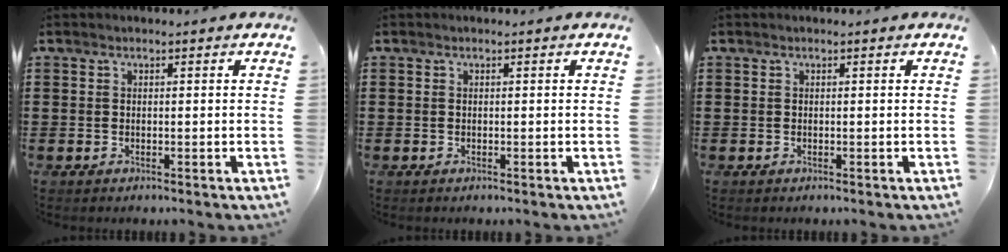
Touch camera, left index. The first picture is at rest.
{"total": 0.0}
{"total": 0.0}